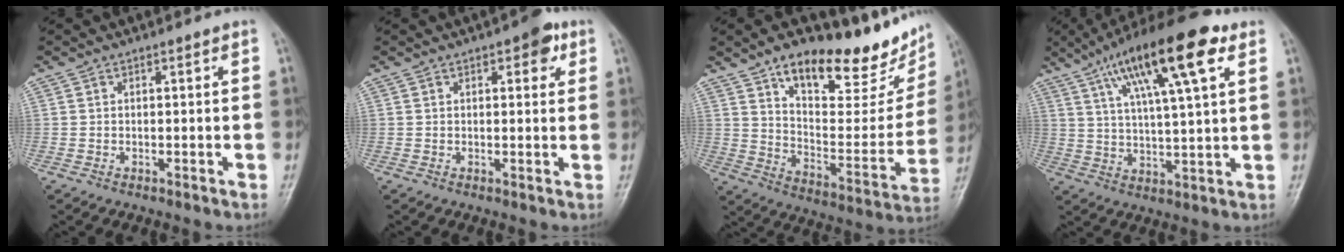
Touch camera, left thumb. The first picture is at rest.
{"total": 4.5, "force": [2.1, 2.2, 3.3], "torque": [-0.019, -0.002, 0.018]}
{"total": 24.1, "force": [16.4, 9.2, 15.1], "torque": [-0.158, -0.074, 0.253]}
{"total": 19.3, "force": [9.2, 4.8, 16.3], "torque": [-0.256, -0.003, 0.151]}